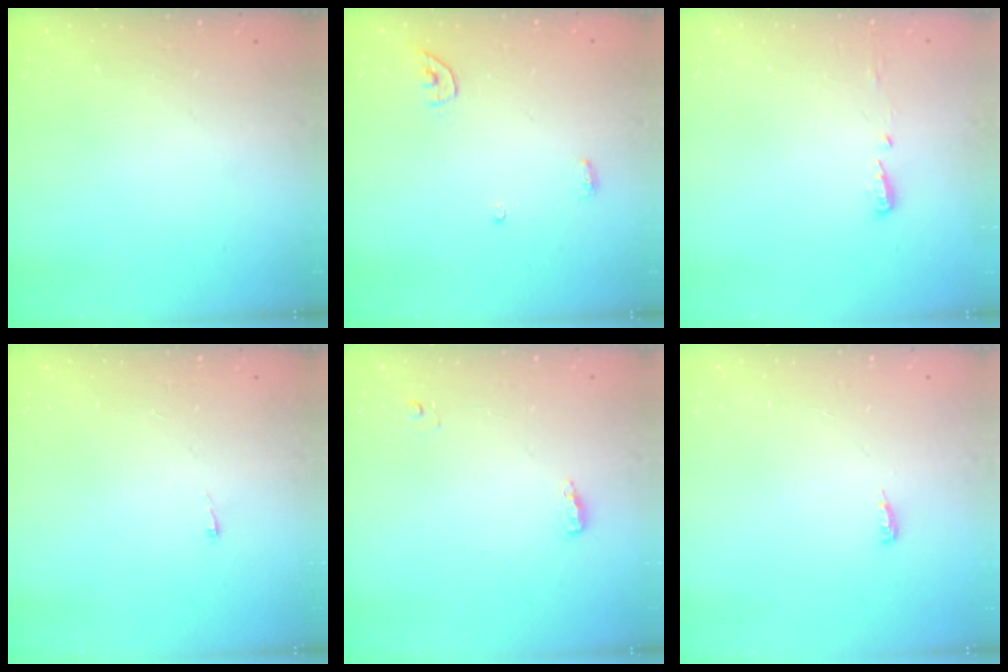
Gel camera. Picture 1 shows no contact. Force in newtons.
{"total": 3.8, "press": 3.7, "slide": 0.3}
{"total": 4.0, "press": 3.9, "slide": 0.5}
{"total": 2.7, "press": 2.7, "slide": 0.4}
{"total": 4.6, "press": 4.4, "slide": 1.1}
{"total": 4.6, "press": 4.5, "slide": 0.9}